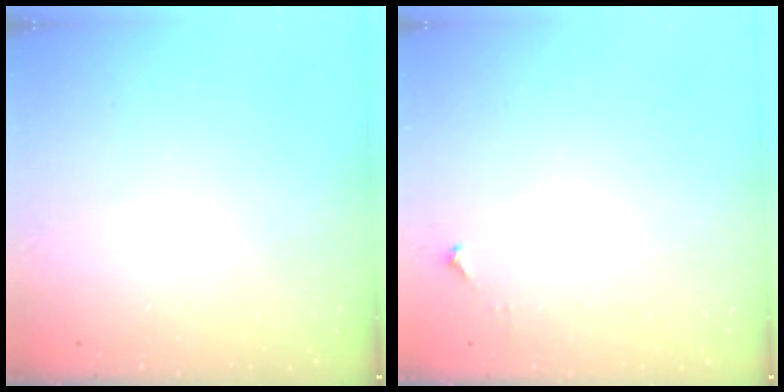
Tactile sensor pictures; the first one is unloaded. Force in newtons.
{"total": 3.4, "press": 3.3, "slide": 0.5}